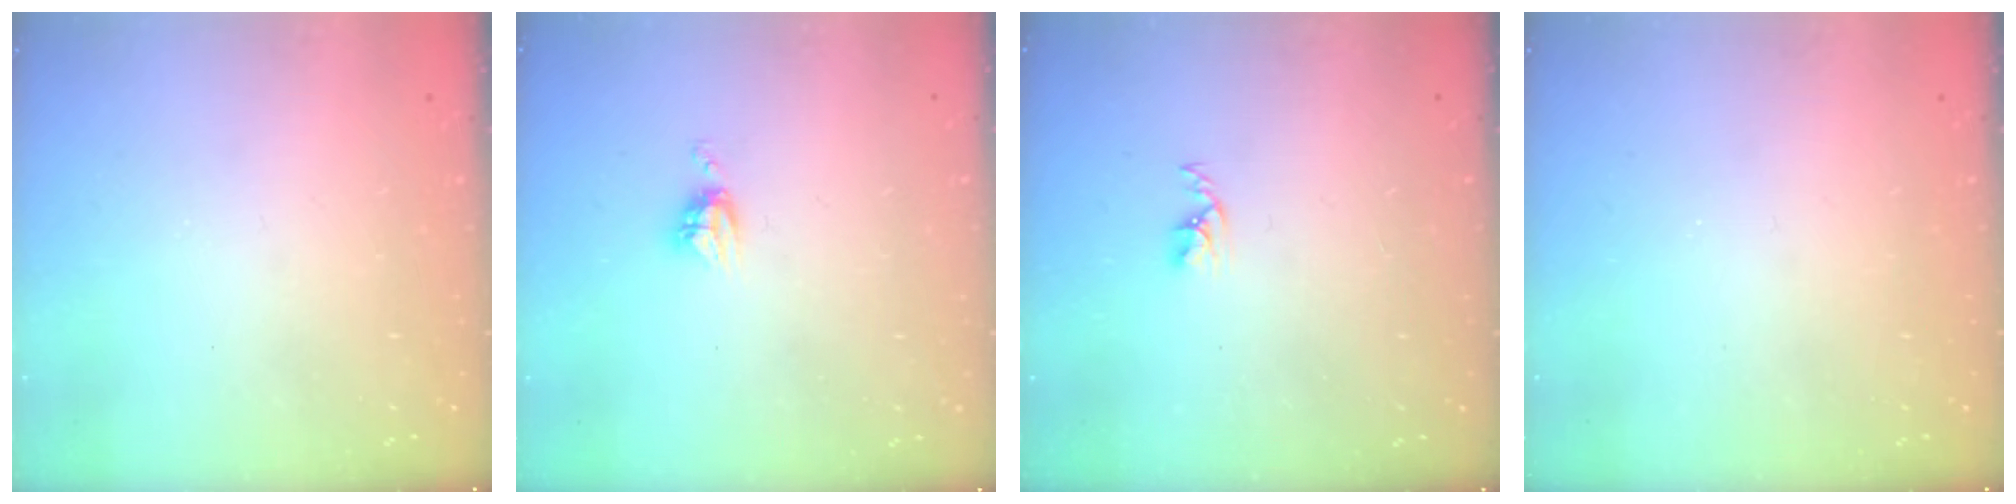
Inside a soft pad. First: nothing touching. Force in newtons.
{"total": 3.8, "press": 3.8, "slide": 0.5}
{"total": 2.5, "press": 2.5, "slide": 0.4}
{"total": 0.0}